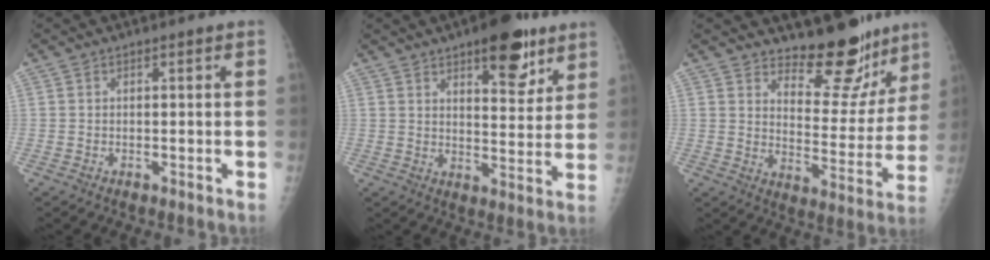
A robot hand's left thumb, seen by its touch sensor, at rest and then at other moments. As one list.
[{"total": 12.2, "force": [7.4, 4.9, 8.4], "torque": [-0.078, -0.039, 0.104]}, {"total": 13.6, "force": [11.6, 5.2, 4.7], "torque": [-0.016, -0.106, 0.163]}]